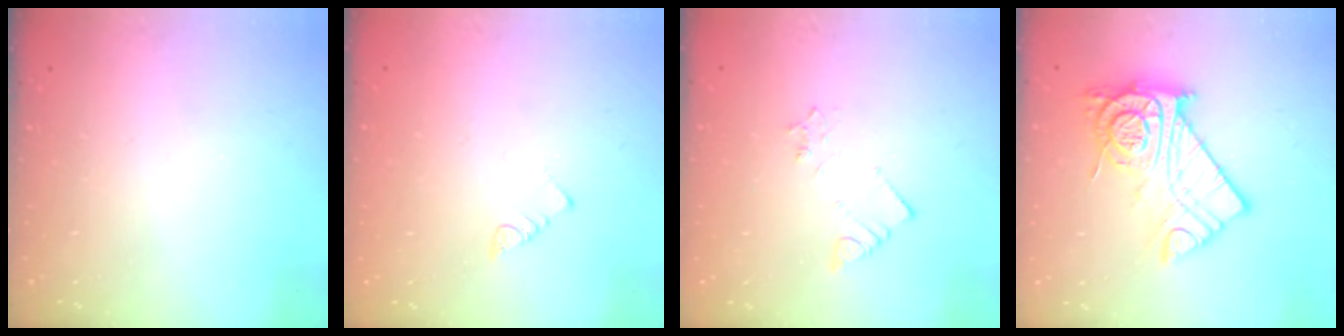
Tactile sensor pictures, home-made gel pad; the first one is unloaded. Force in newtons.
{"total": 3.0, "press": 3.0, "slide": 0.2}
{"total": 2.7, "press": 2.7, "slide": 0.3}
{"total": 14.8, "press": 14.8, "slide": 1.2}